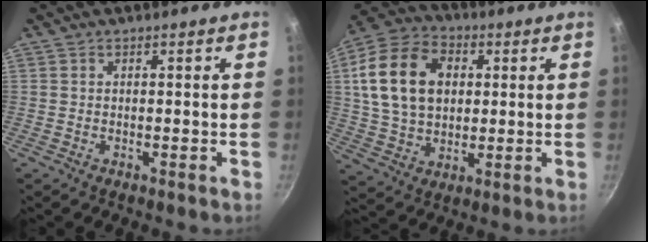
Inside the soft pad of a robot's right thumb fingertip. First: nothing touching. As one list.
[{"total": 18.1, "force": [3.6, 13.0, 12.0], "torque": [-0.201, 0.010, 0.061]}]